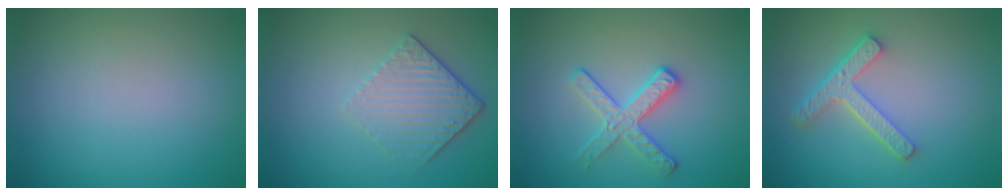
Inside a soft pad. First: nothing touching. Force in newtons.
{"total": 4.3, "press": 3.0, "slide": 3.1}
{"total": 2.8, "press": 2.7, "slide": 0.7}
{"total": 3.9, "press": 3.0, "slide": 2.5}